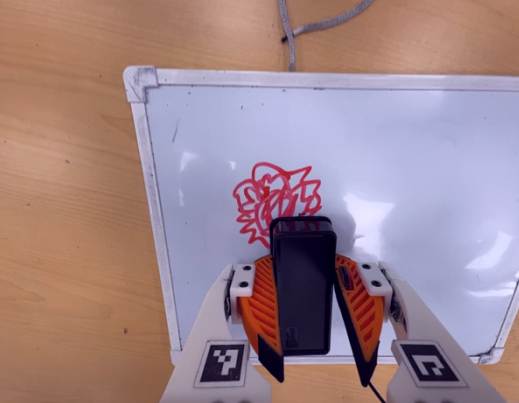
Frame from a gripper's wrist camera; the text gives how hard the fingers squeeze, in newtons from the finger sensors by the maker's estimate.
{"total": 14.1, "left": 15.3, "right": 12.8}